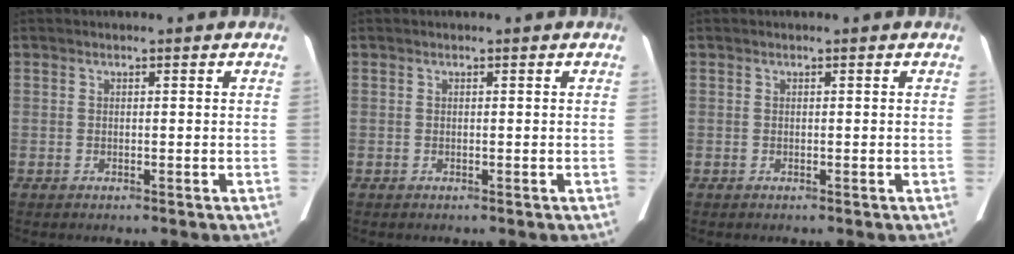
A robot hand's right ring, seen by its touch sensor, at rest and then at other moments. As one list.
[{"total": 0.0}, {"total": 0.0}]